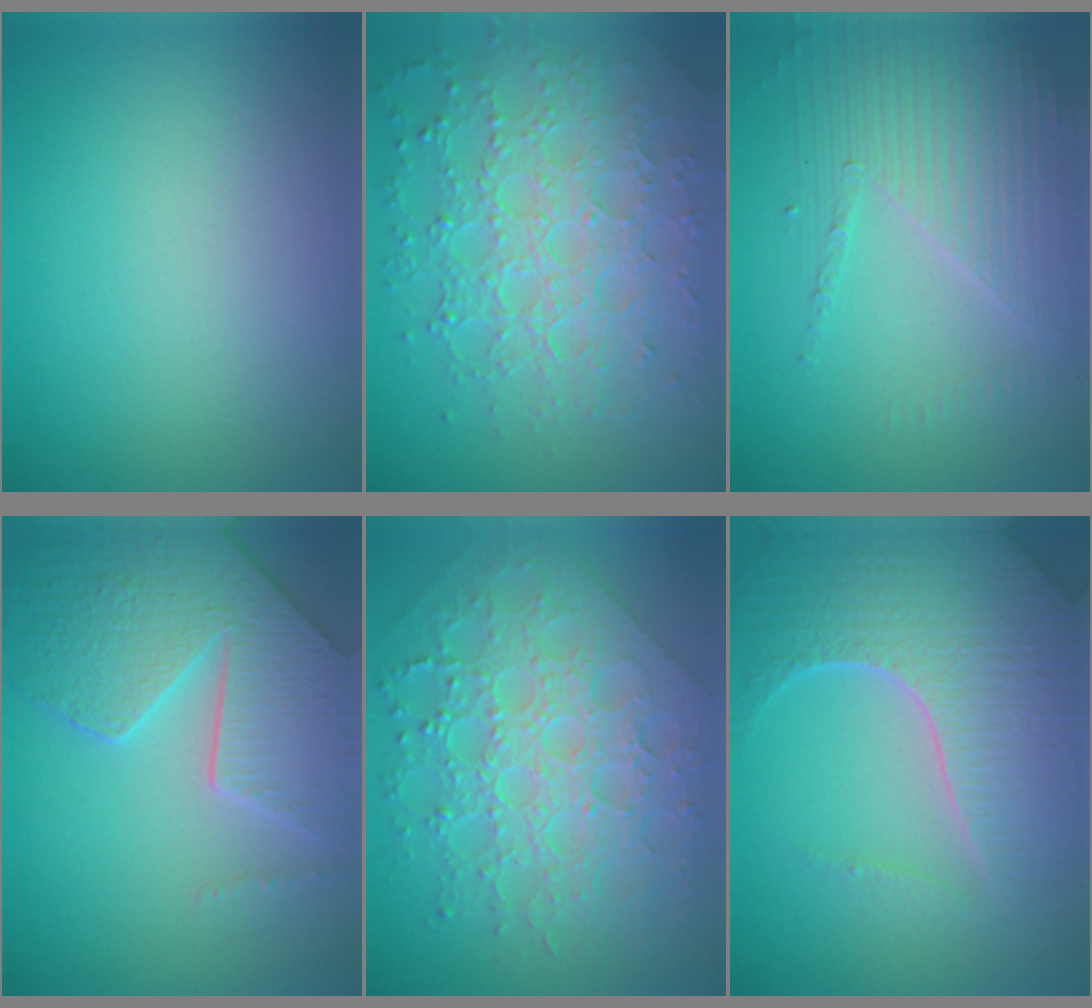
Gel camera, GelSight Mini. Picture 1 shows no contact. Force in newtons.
{"total": 8.0, "press": 5.7, "slide": 5.6}
{"total": 3.9, "press": 3.6, "slide": 1.6}
{"total": 7.7, "press": 6.1, "slide": 4.6}
{"total": 8.1, "press": 6.5, "slide": 4.9}
{"total": 7.0, "press": 6.8, "slide": 1.9}